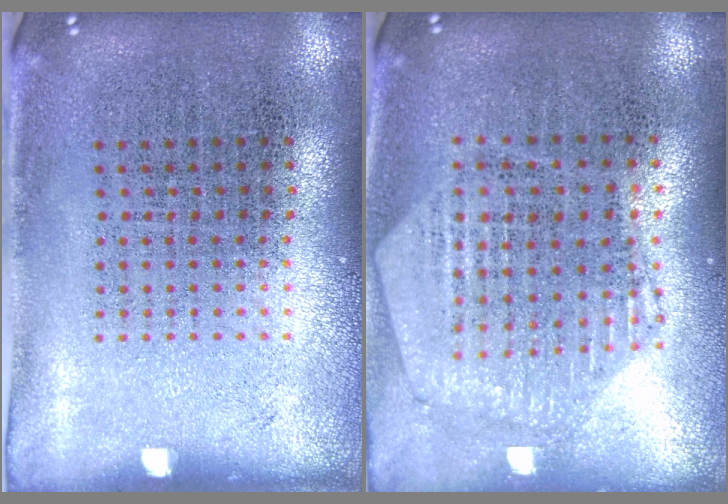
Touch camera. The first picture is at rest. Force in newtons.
{"total": 1.1, "press": 1.1, "slide": 0.3}